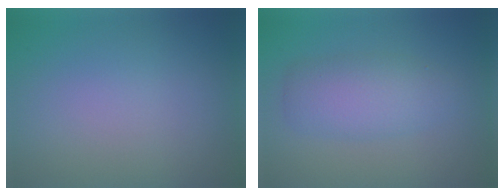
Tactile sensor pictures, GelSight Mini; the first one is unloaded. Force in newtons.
{"total": 3.9, "press": 3.9, "slide": 0.0}